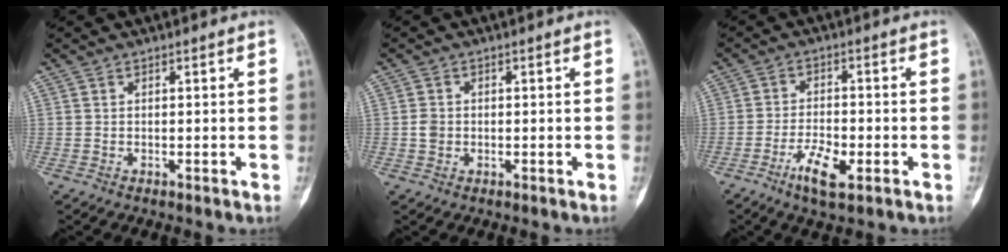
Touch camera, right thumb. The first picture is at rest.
{"total": 2.2, "force": [-0.2, 1.8, 1.1], "torque": [-0.016, 0.005, -0.003]}
{"total": 6.8, "force": [-3.1, 2.5, 5.5], "torque": [-0.099, 0.010, -0.055]}